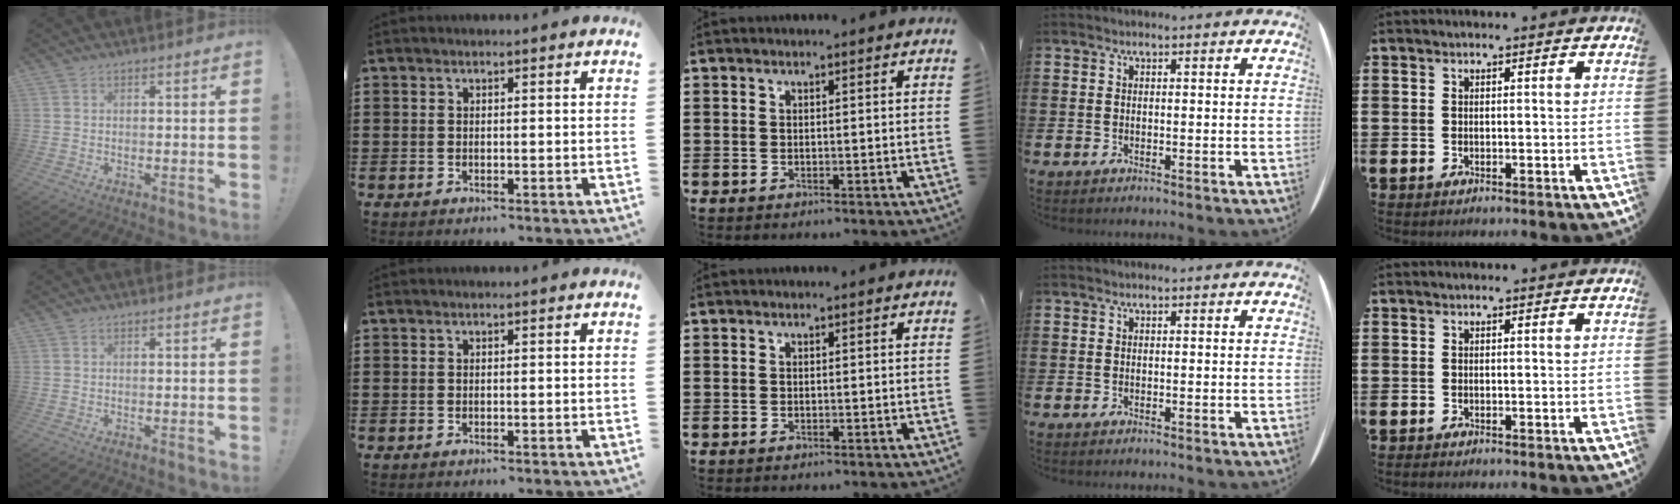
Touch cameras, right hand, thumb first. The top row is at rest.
{}